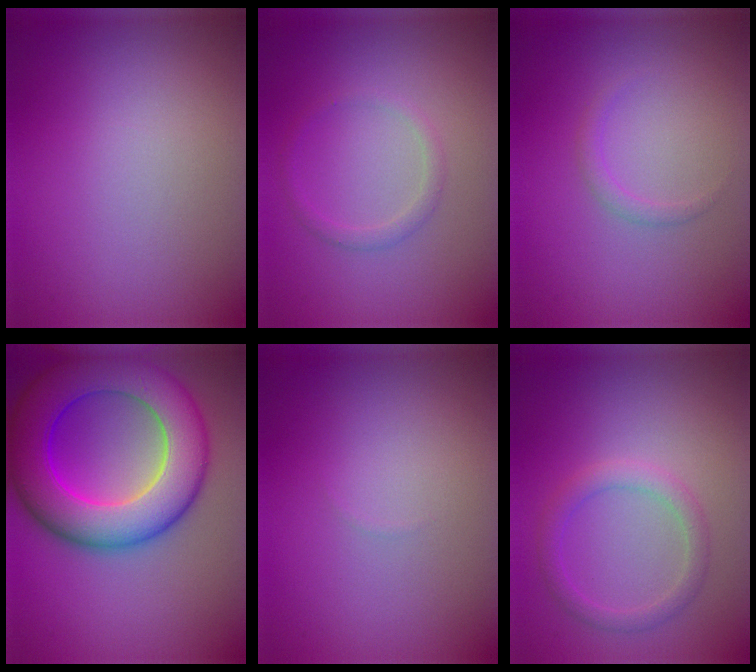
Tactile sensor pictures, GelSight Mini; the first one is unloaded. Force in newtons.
{"total": 1.2, "press": 1.2, "slide": 0.0}
{"total": 0.9, "press": 0.9, "slide": 0.1}
{"total": 10.8, "press": 10.8, "slide": 0.5}
{"total": 0.0}
{"total": 2.0, "press": 2.0, "slide": 0.1}